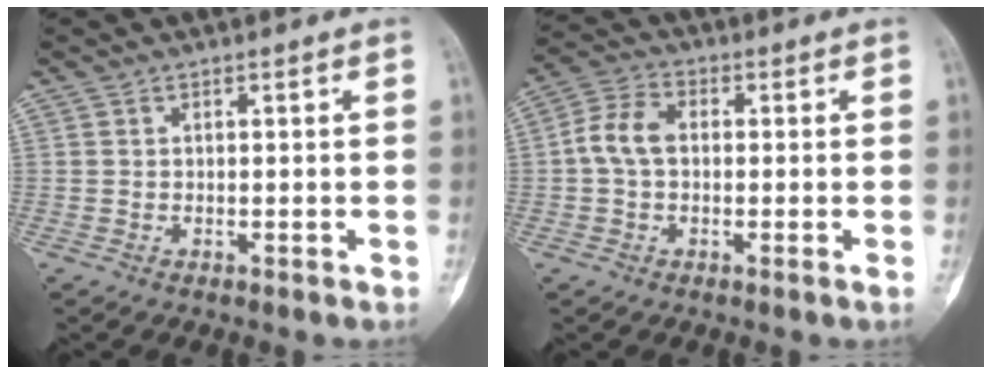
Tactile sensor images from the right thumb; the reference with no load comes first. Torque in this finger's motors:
{"motor_torque": [0.26, 0.25, 0.01, -0.01, 0.05]}